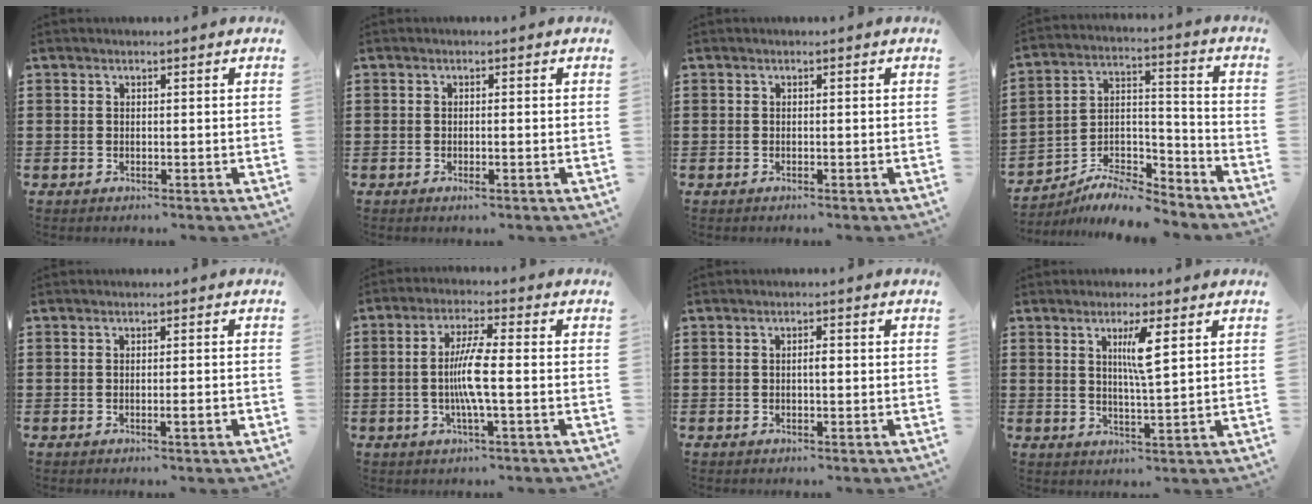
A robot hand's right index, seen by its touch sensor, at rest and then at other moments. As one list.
[{"total": 0.9, "force": [-0.6, 0.0, 0.7], "torque": [-0.012, -0.006, -0.010]}, {"total": 0.0}, {"total": 7.9, "force": [-7.2, 2.3, 2.3], "torque": [-0.040, 0.018, -0.138]}, {"total": 1.7, "force": [-0.6, 0.1, 1.6], "torque": [-0.024, -0.001, -0.011]}, {"total": 6.5, "force": [-0.8, 0.5, 6.4], "torque": [-0.129, -0.006, -0.023]}, {"total": 1.4, "force": [-0.1, 0.4, 1.3], "torque": [-0.025, -0.001, -0.002]}, {"total": 4.7, "force": [1.8, 0.2, 4.3], "torque": [-0.090, 0.000, 0.026]}]